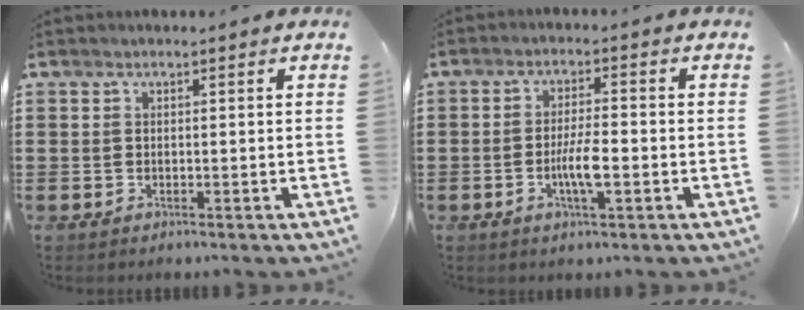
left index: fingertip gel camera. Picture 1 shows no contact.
{"total": 5.0, "force": [-1.3, 1.0, 4.7], "torque": [-0.086, 0.002, -0.025]}